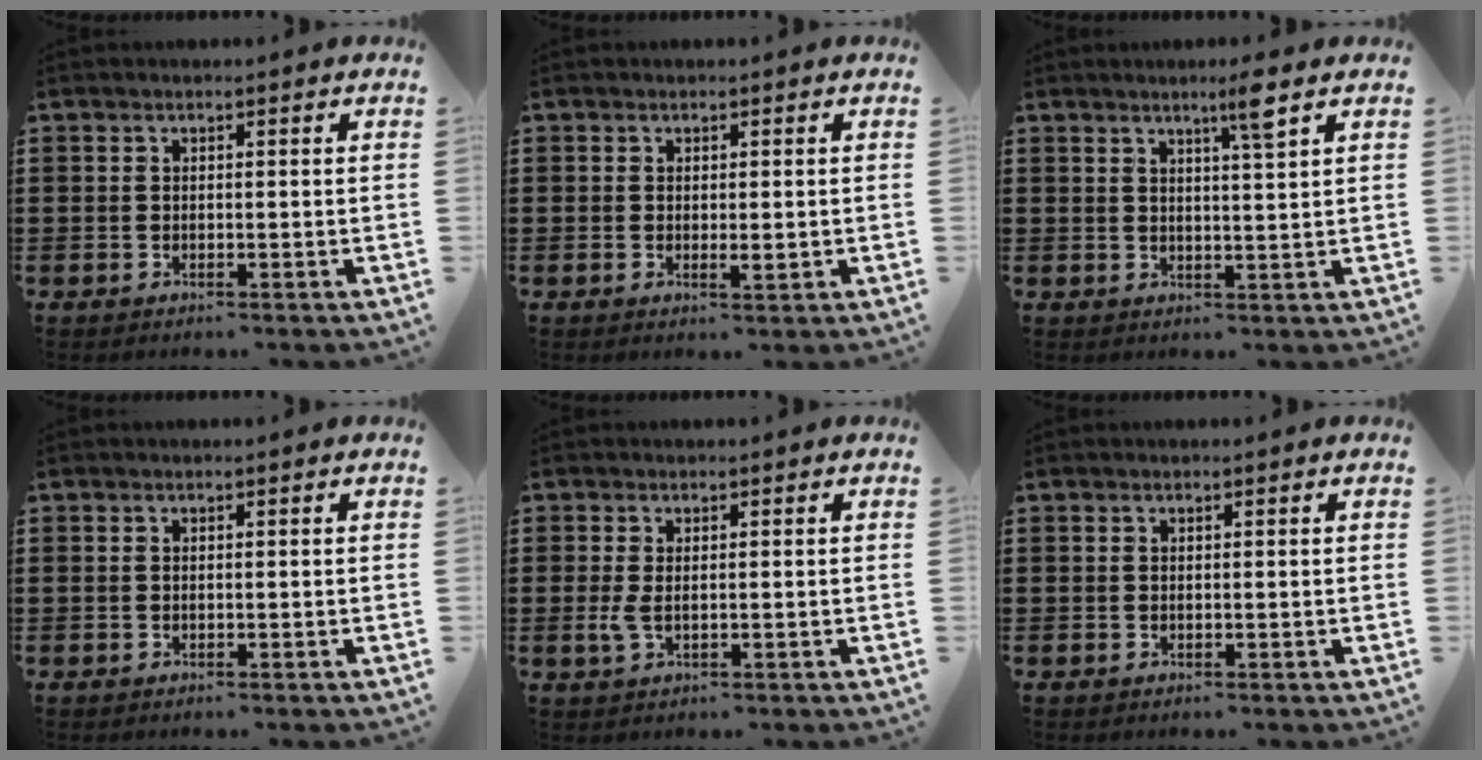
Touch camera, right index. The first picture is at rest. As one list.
[{"total": 1.6, "force": [-0.1, 0.5, 1.5], "torque": [-0.027, -0.001, -0.002]}, {"total": 4.0, "force": [2.7, -0.4, 3.0], "torque": [-0.047, -0.009, 0.041]}, {"total": 0.0}, {"total": 2.1, "force": [-0.2, 0.7, 2.0], "torque": [-0.046, -0.004, -0.005]}, {"total": 0.0}]